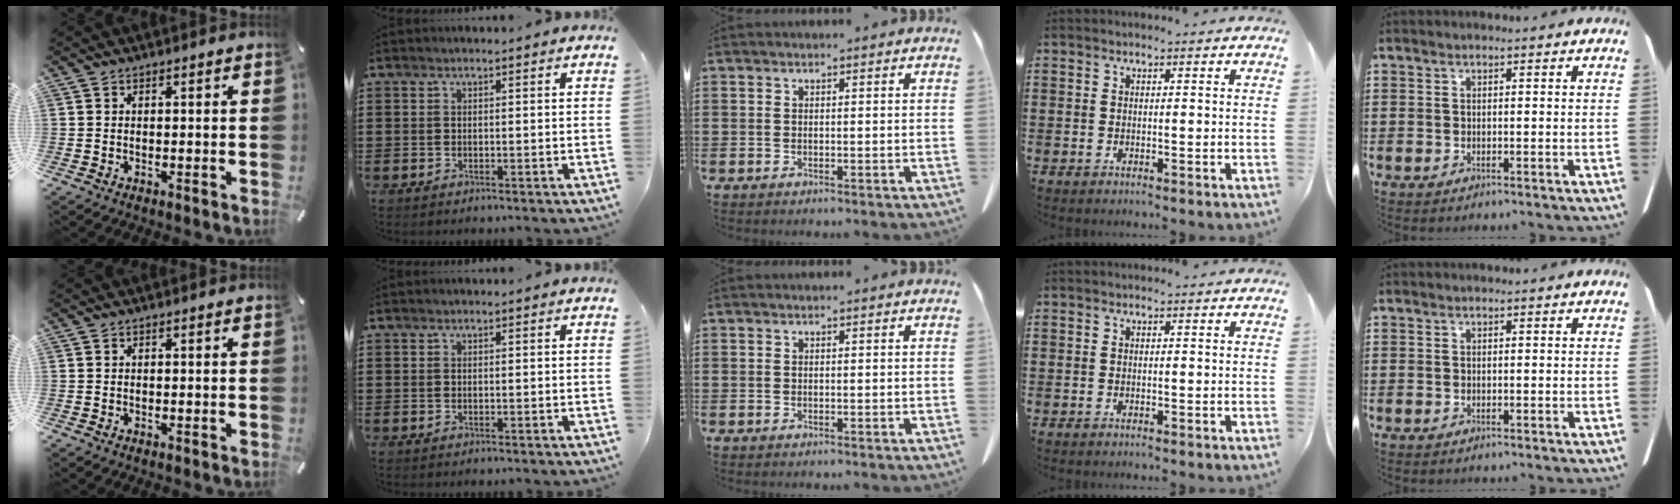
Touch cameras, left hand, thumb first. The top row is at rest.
{}